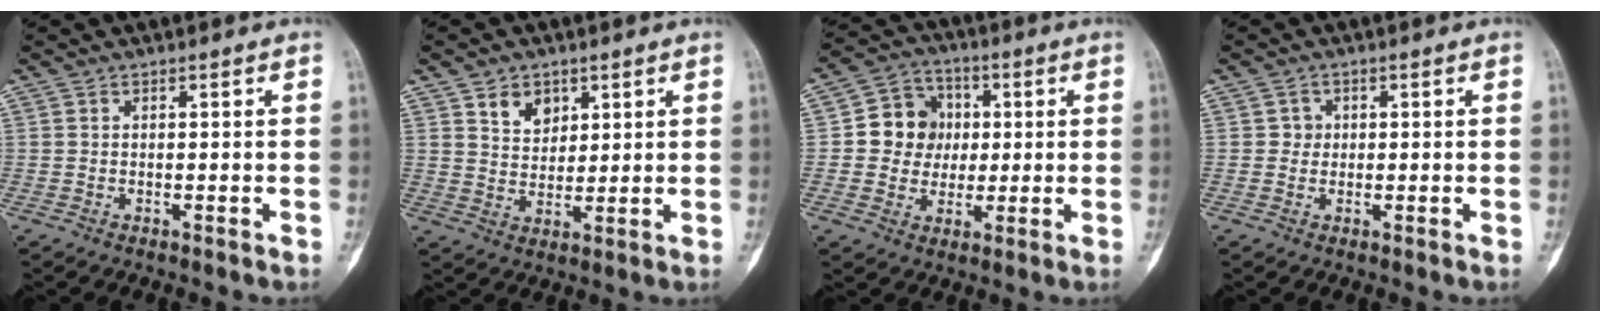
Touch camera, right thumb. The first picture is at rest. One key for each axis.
{"total": 5.7, "fx": 3.1, "fy": 4.1, "fz": 2.5, "tx": -0.018, "ty": -0.021, "tz": 0.058}
{"total": 9.9, "fx": 0.8, "fy": 9.1, "fz": 3.8, "tx": -0.012, "ty": 0.011, "tz": 0.007}
{"total": 1.8, "fx": 0.2, "fy": 1.8, "fz": 0.4, "tx": 0.006, "ty": 0.004, "tz": 0.000}